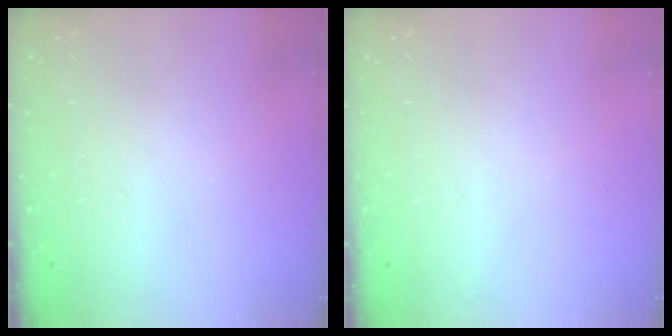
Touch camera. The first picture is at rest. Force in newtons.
{"total": 0.0}